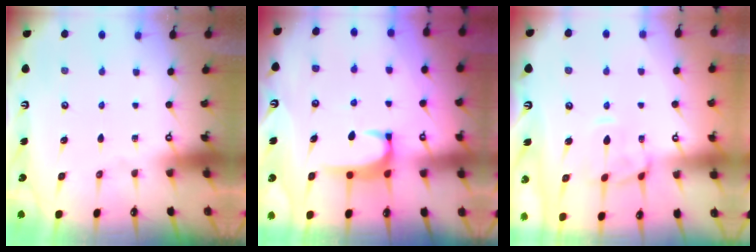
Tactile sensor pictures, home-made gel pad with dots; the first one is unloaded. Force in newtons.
{"total": 2.3, "press": 2.3, "slide": 0.6}
{"total": 2.6, "press": 2.4, "slide": 1.0}